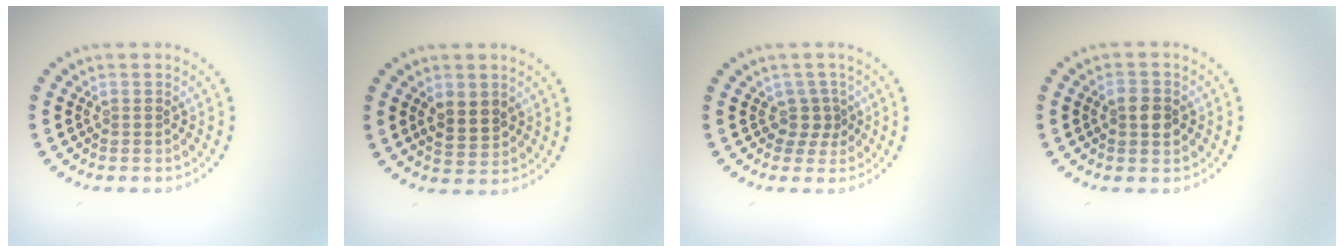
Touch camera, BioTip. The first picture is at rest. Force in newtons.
{"total": 2.7, "press": 2.7, "slide": 0.5}
{"total": 1.8, "press": 1.1, "slide": 1.4}
{"total": 2.6, "press": 2.6, "slide": 0.1}